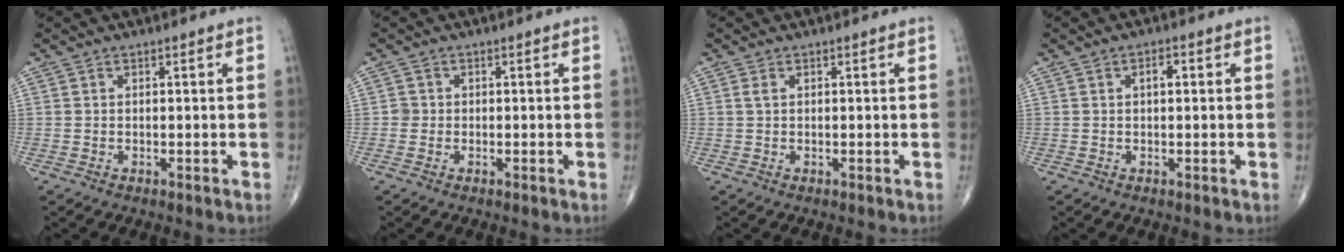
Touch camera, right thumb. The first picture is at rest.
{"total": 1.2, "force": [-0.1, 1.2, 0.1], "torque": [0.006, 0.004, -0.003]}
{"total": 0.9, "force": [0.3, 0.5, 0.7], "torque": [-0.017, 0.007, 0.007]}
{"total": 2.2, "force": [0.5, 1.0, 1.8], "torque": [-0.025, 0.004, 0.005]}